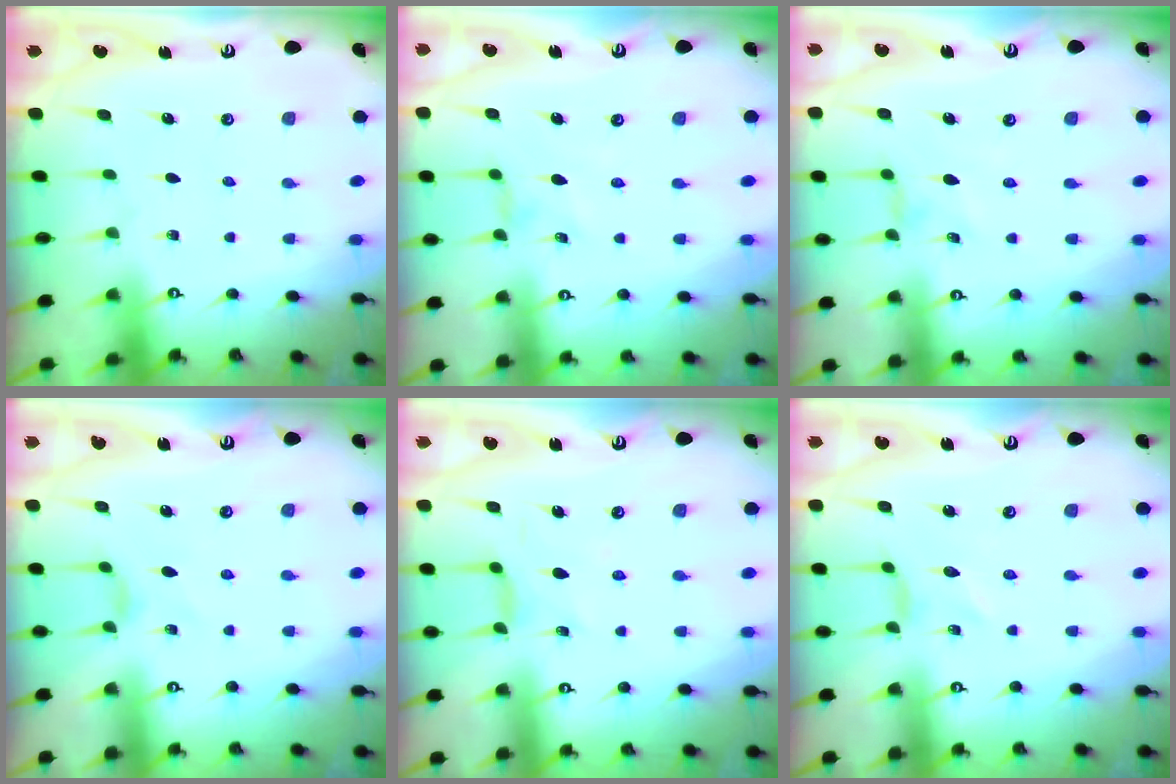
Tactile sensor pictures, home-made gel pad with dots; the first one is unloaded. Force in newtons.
{"total": 0.5, "press": 0.5, "slide": 0.2}
{"total": 0.5, "press": 0.5, "slide": 0.2}
{"total": 2.3, "press": 2.3, "slide": 0.5}
{"total": 6.4, "press": 6.4, "slide": 0.4}
{"total": 0.0}